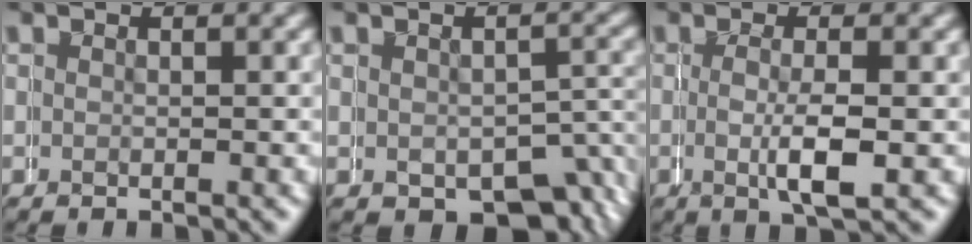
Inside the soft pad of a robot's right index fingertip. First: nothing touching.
{"total": 4.0, "force": [-1.3, 3.0, 2.4], "torque": [-0.025, -0.001, -0.024]}
{"total": 1.9, "force": [0.2, 0.1, 1.9], "torque": [-0.037, -0.002, 0.002]}